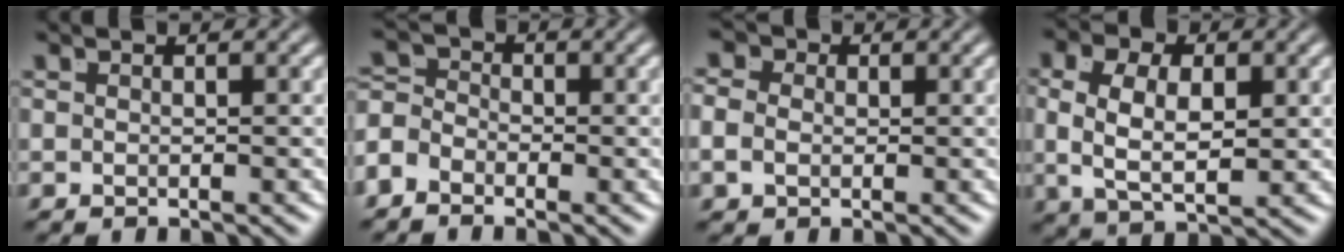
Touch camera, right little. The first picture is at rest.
{"total": 3.6, "force": [-1.1, 3.1, 1.4], "torque": [-0.021, -0.014, -0.025]}
{"total": 3.1, "force": [0.3, 2.8, 1.4], "torque": [-0.029, 0.002, -0.003]}
{"total": 6.7, "force": [0.1, 4.5, 5.0], "torque": [-0.097, -0.015, 0.007]}